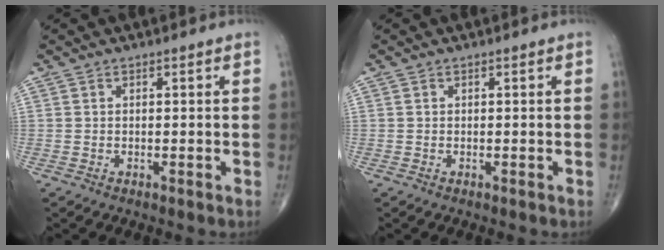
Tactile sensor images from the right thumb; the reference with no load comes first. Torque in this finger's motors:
{"motor_torque": [0.02, 0.21, -0.17, -0.11, 0.06]}